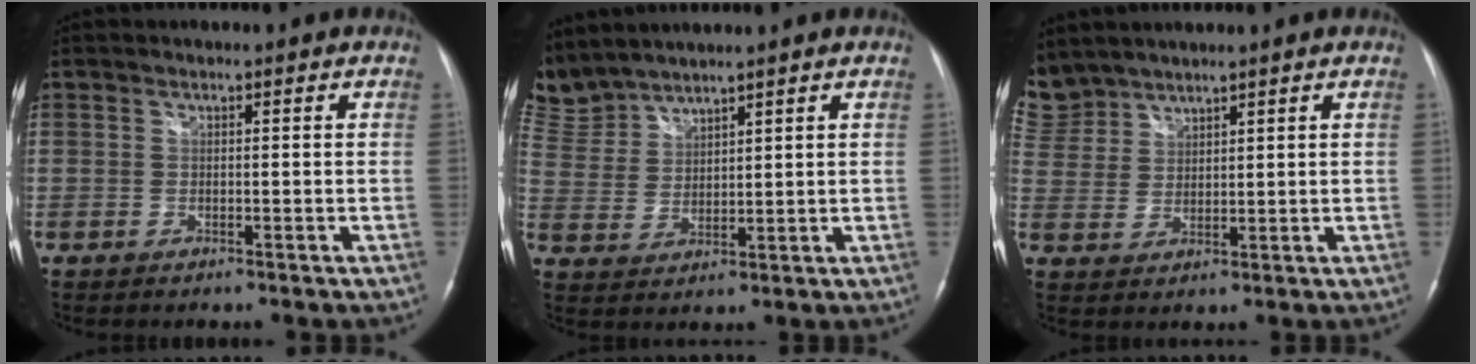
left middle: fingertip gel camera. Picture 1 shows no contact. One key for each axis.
{"total": 7.8, "fx": 7.6, "fy": 1.4, "fz": 0.3, "tx": -0.027, "ty": 0.014, "tz": 0.172}
{"total": 7.8, "fx": 6.9, "fy": 3.5, "fz": 0.6, "tx": -0.031, "ty": 0.012, "tz": 0.154}